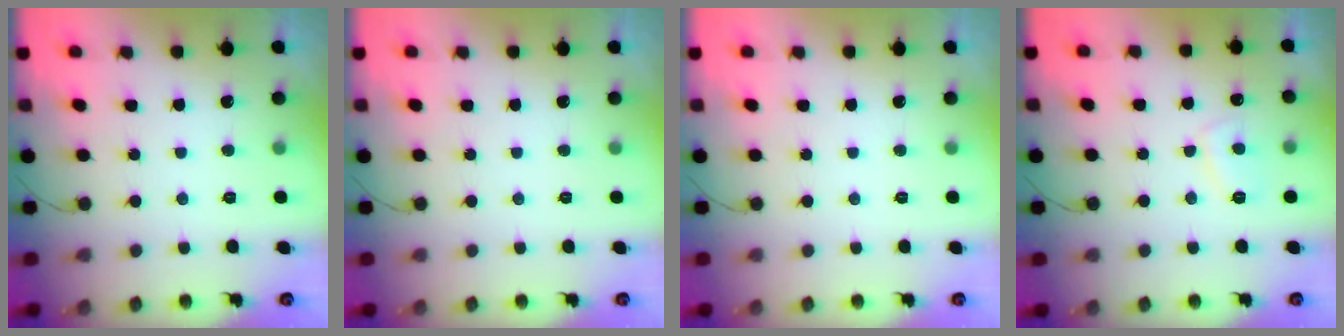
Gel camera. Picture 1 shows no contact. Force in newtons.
{"total": 0.0}
{"total": 0.0}
{"total": 4.4, "press": 4.4, "slide": 0.7}